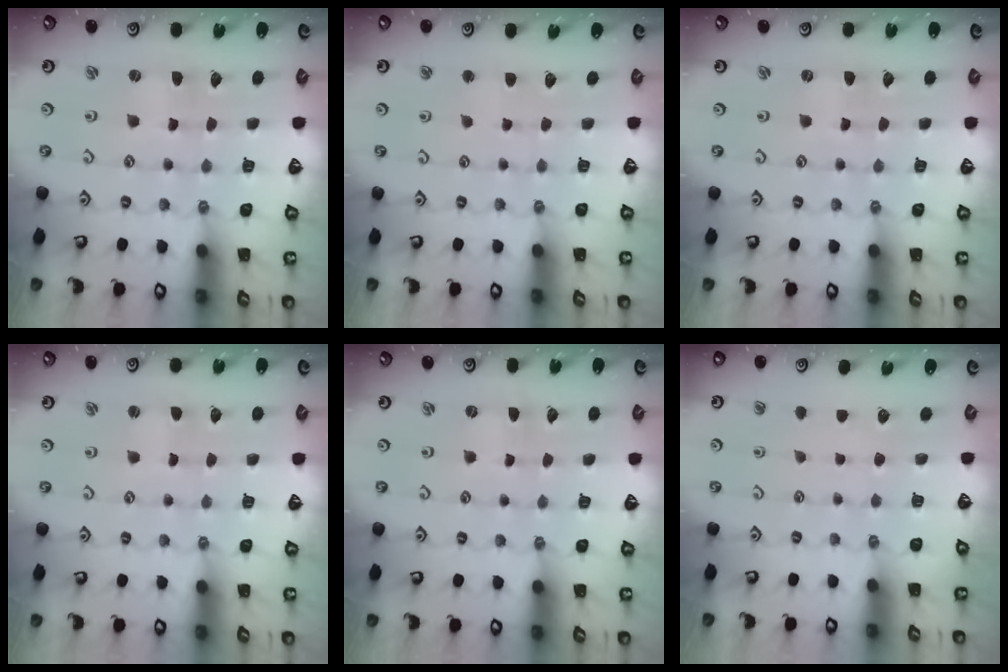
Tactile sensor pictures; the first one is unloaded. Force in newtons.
{"total": 2.1, "press": 2.0, "slide": 0.4}
{"total": 0.0}
{"total": 0.0}
{"total": 0.0}
{"total": 0.0}